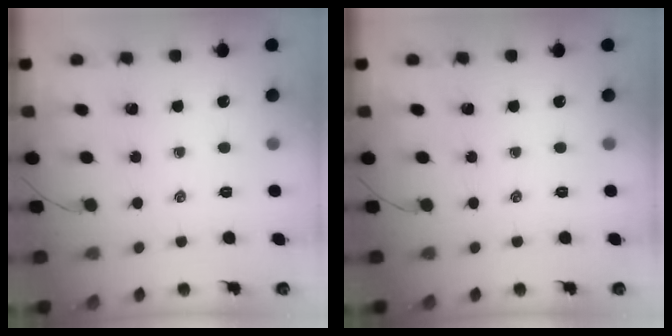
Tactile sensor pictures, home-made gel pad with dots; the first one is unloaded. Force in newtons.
{"total": 0.0}